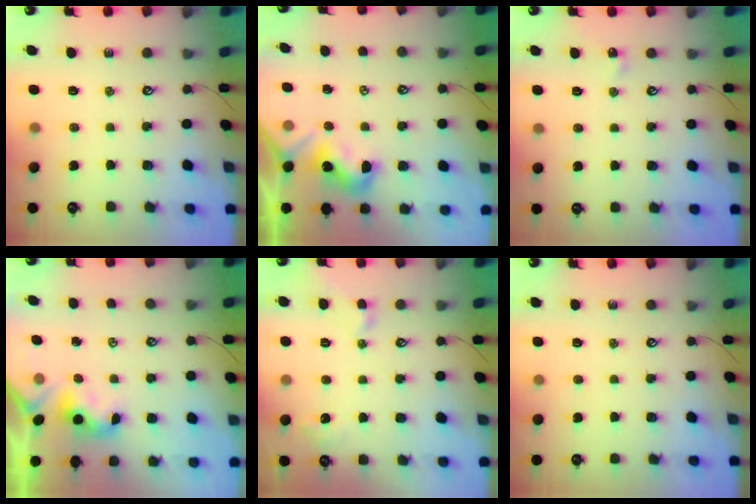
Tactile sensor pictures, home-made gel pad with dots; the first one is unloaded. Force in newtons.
{"total": 1.9, "press": 1.8, "slide": 0.3}
{"total": 4.9, "press": 4.8, "slide": 0.7}
{"total": 1.0, "press": 0.9, "slide": 0.5}
{"total": 1.2, "press": 1.2, "slide": 0.2}
{"total": 0.0}